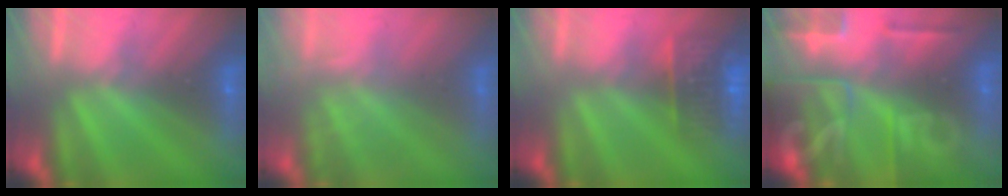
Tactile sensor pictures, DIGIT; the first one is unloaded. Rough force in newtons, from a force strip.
{"total": 2.3}
{"total": 8.5}
{"total": 9.0}